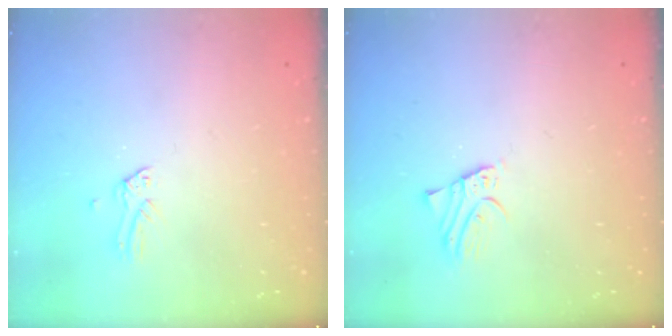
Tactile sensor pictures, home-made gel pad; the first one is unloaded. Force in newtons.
{"total": 1.9, "press": 1.9, "slide": 0.1}